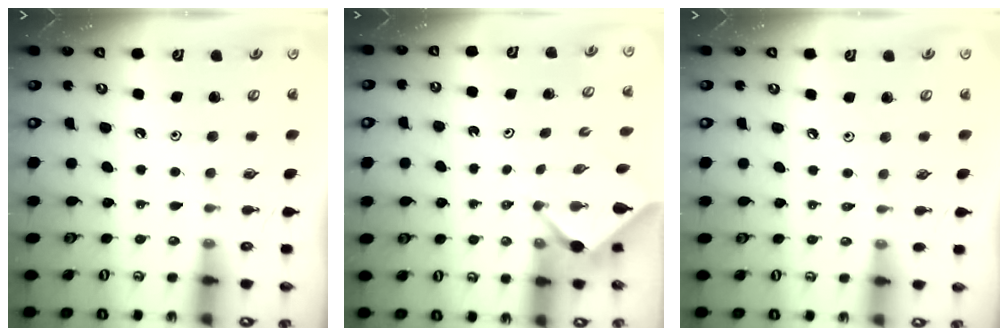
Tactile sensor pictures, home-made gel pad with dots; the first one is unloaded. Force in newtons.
{"total": 2.5, "press": 2.5, "slide": 0.3}
{"total": 2.1, "press": 2.1, "slide": 0.4}